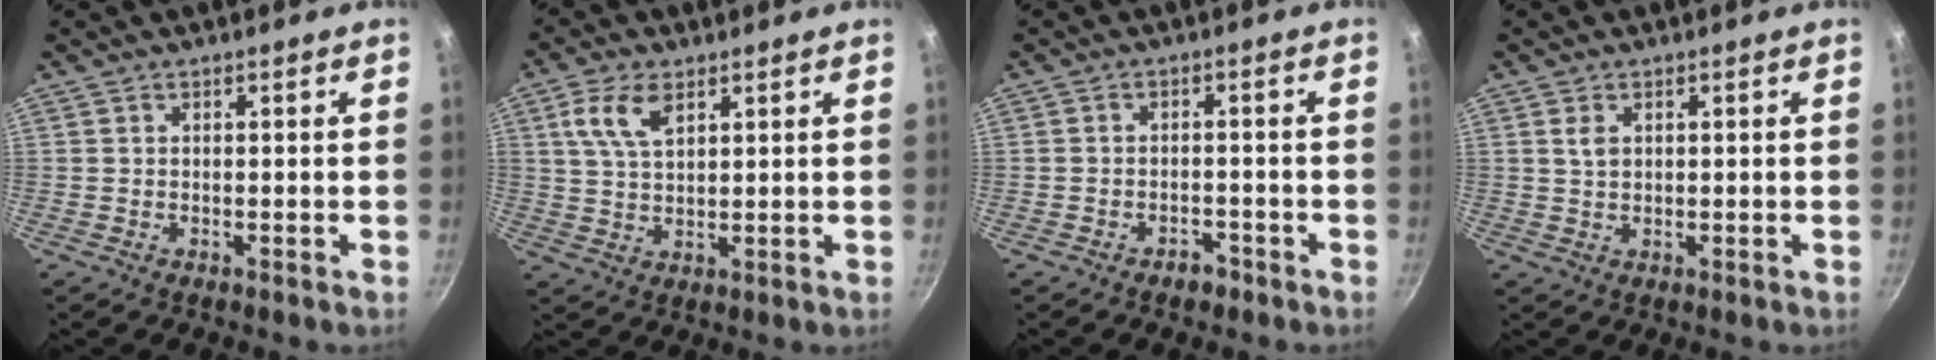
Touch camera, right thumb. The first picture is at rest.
{"total": 7.5, "force": [3.3, 3.9, 5.5], "torque": [-0.103, -0.004, 0.064]}
{"total": 2.7, "force": [-1.9, 1.6, 1.0], "torque": [-0.005, 0.023, -0.021]}
{"total": 2.3, "force": [0.8, 1.5, 1.5], "torque": [-0.025, -0.004, 0.015]}